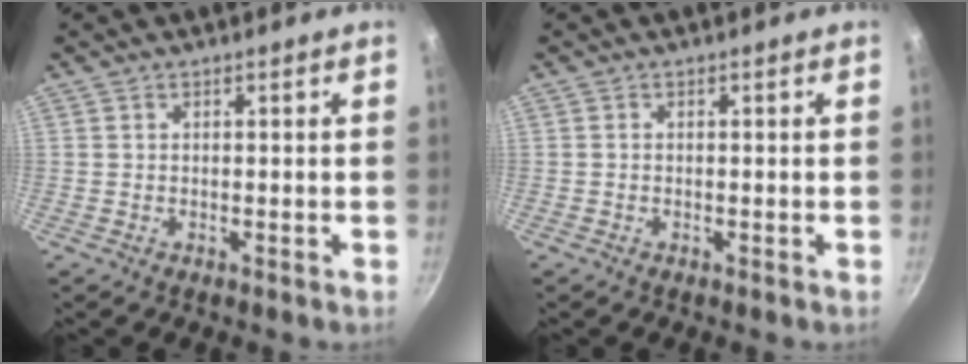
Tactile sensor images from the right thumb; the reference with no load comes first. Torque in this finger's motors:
{"motor_torque": [0.23, -0.17, -0.17, 0.11, 0.04]}